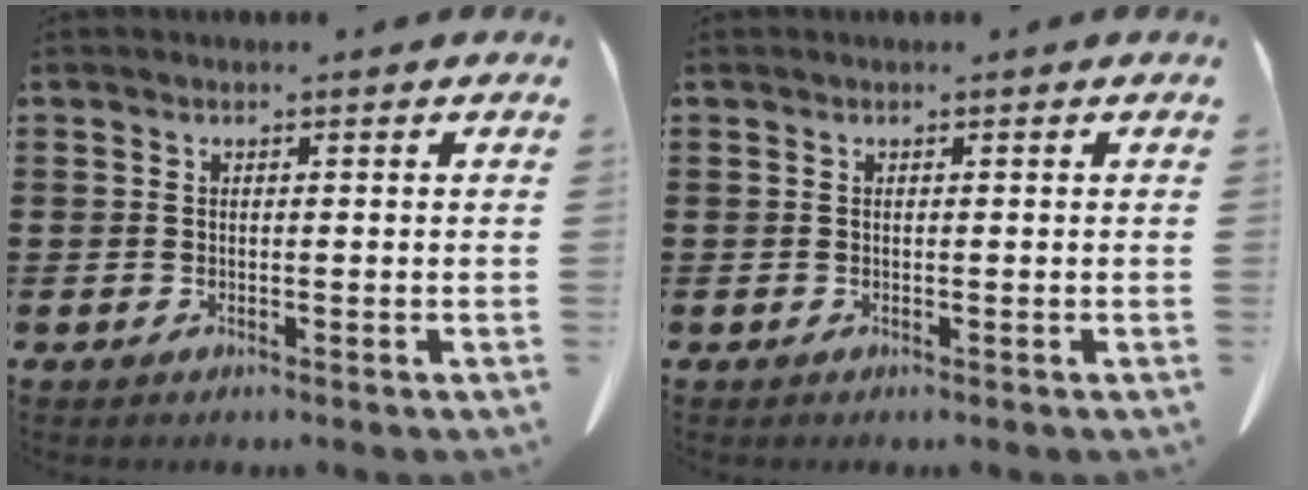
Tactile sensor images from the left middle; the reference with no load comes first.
{"total": 0.0}